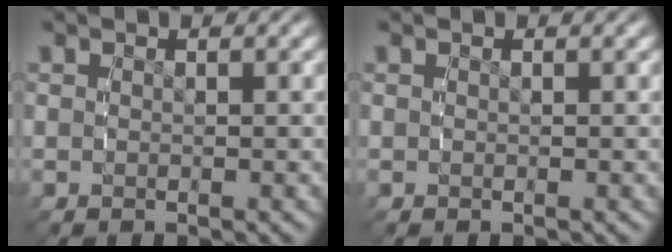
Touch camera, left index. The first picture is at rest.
{"total": 0.0}